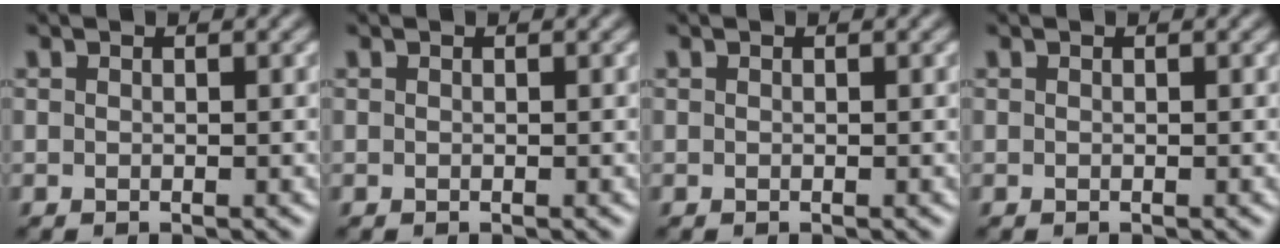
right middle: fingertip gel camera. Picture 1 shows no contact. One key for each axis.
{"total": 0.0}
{"total": 0.0}
{"total": 0.0}